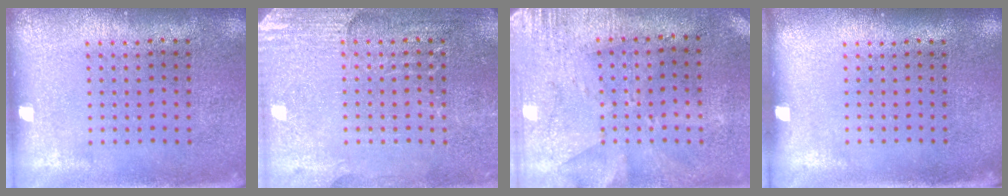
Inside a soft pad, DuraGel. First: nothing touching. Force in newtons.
{"total": 2.9, "press": 2.9, "slide": 0.2}
{"total": 2.8, "press": 2.3, "slide": 1.7}
{"total": 0.0}